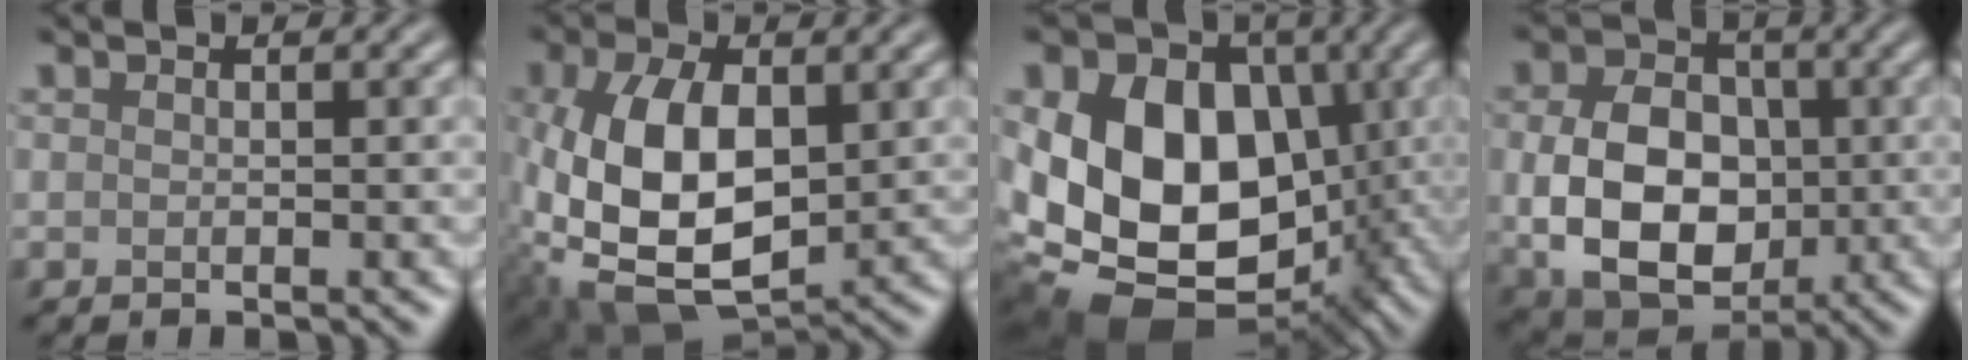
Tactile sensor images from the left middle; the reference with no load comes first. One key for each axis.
{"total": 11.2, "fx": 0.0, "fy": 6.7, "fz": 9.0, "tx": -0.204, "ty": -0.008, "tz": 0.007}
{"total": 17.8, "fx": -0.8, "fy": 13.3, "fz": 11.8, "tx": -0.183, "ty": 0.002, "tz": -0.025}
{"total": 10.0, "fx": -0.5, "fy": 7.4, "fz": 6.8, "tx": -0.131, "ty": -0.015, "tz": -0.008}